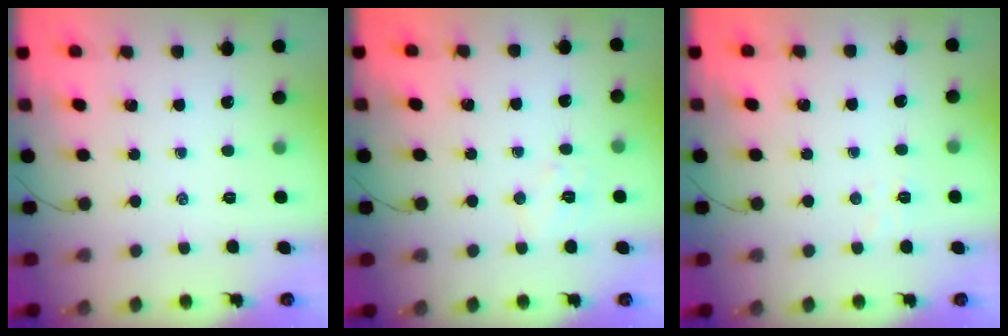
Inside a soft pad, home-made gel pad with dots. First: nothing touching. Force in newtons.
{"total": 5.6, "press": 5.5, "slide": 0.9}
{"total": 3.7, "press": 3.5, "slide": 1.1}